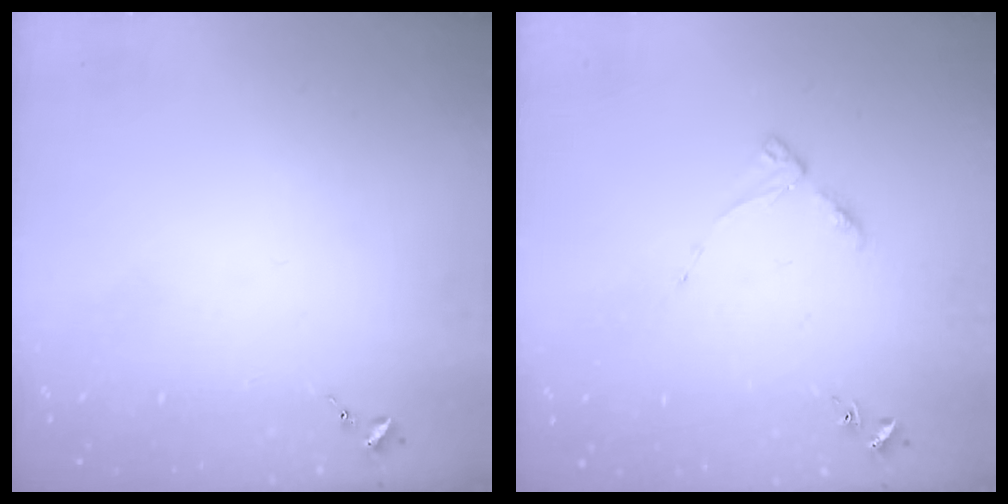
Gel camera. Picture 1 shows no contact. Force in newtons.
{"total": 4.5, "press": 4.4, "slide": 0.6}